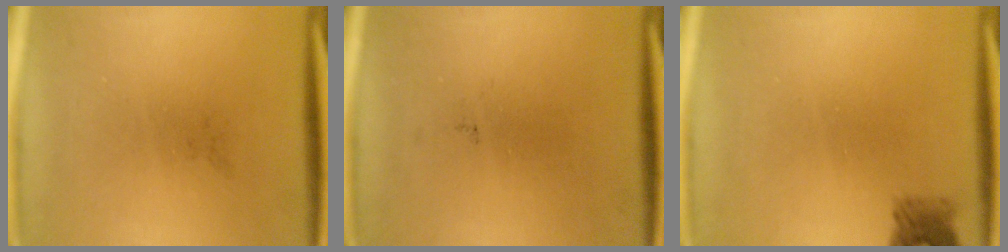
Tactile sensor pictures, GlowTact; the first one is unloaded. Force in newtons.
{"total": 0.0}
{"total": 2.1}